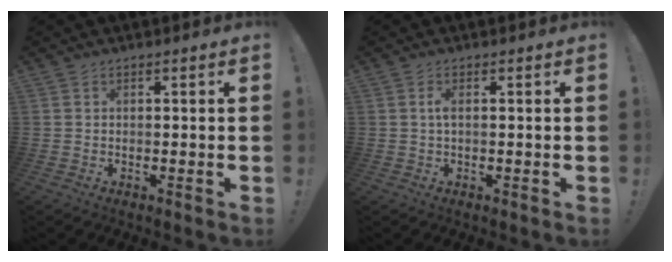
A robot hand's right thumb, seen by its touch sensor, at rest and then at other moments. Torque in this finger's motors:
{"motor_torque": [0.09, -0.06, 0.48, -0.48, 0.23]}